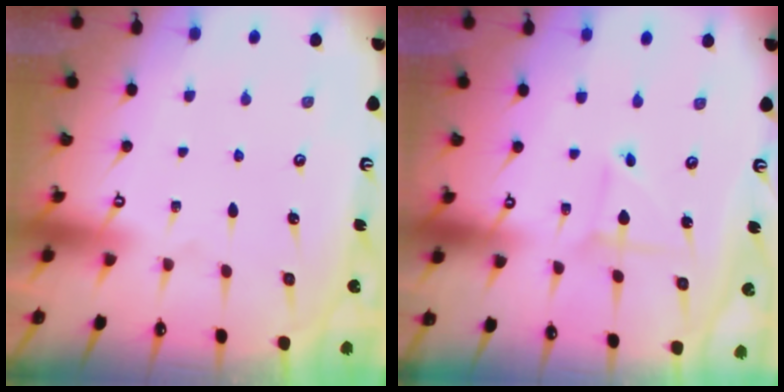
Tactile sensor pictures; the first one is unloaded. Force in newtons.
{"total": 2.2, "press": 2.2, "slide": 0.1}